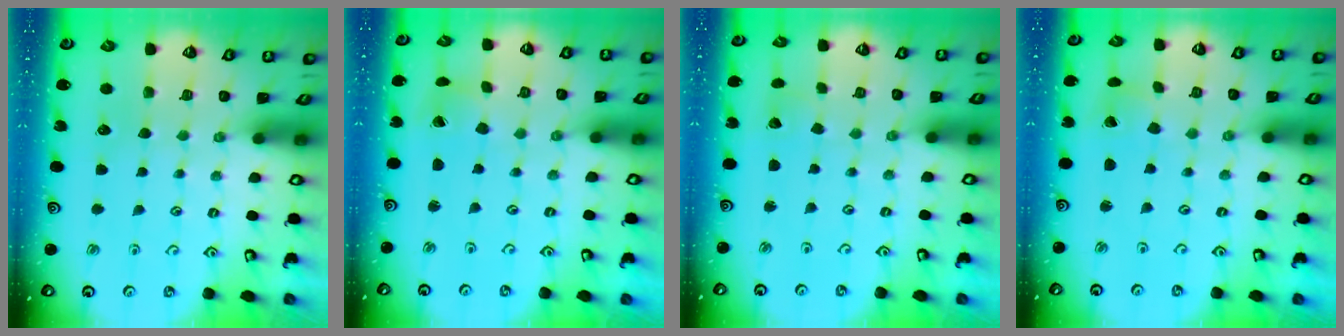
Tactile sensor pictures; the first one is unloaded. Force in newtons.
{"total": 1.6, "press": 1.5, "slide": 0.3}
{"total": 2.6, "press": 2.6, "slide": 0.3}
{"total": 2.9, "press": 2.9, "slide": 0.3}